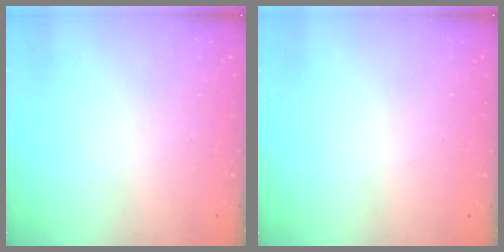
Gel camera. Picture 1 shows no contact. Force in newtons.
{"total": 0.0}